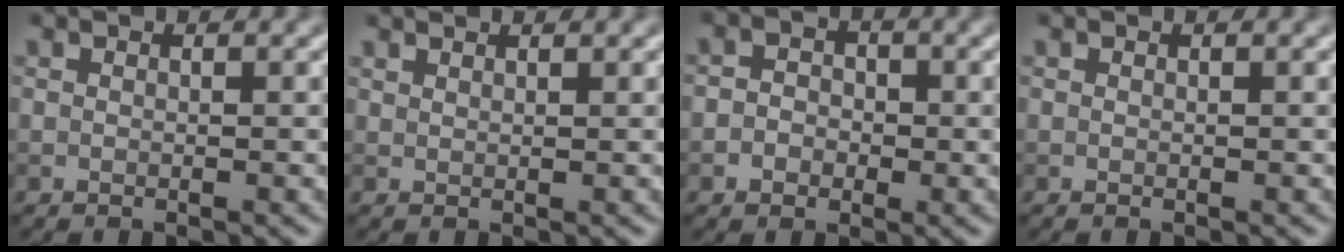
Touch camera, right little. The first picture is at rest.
{"total": 0.7, "force": [0.7, -0.1, -0.1], "torque": [0.000, 0.003, 0.018]}
{"total": 2.1, "force": [-0.5, 1.7, 1.0], "torque": [-0.001, 0.003, -0.019]}
{"total": 0.0}